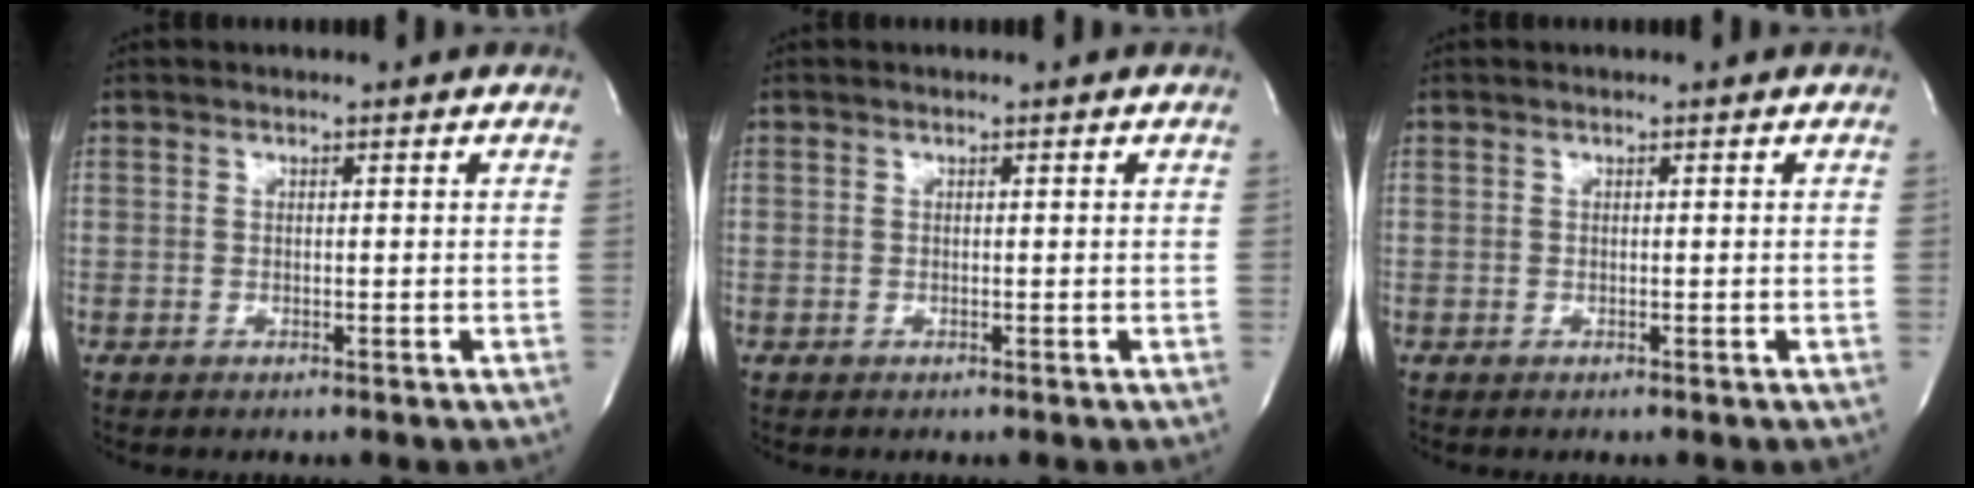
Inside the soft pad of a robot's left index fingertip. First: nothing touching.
{"total": 0.0}
{"total": 0.0}